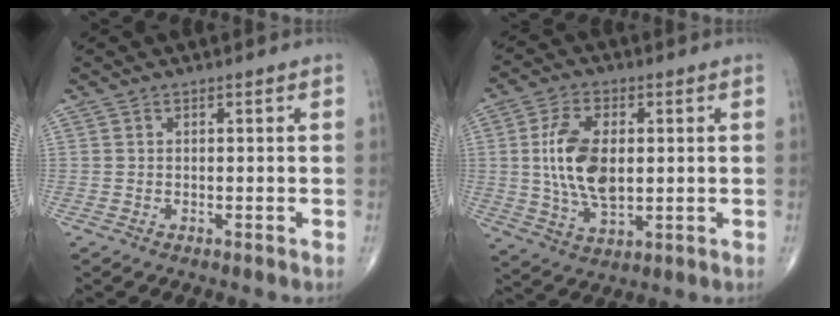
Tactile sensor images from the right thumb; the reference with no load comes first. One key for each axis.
{"total": 12.4, "fx": 1.1, "fy": 6.8, "fz": 10.4, "tx": -0.193, "ty": -0.005, "tz": 0.024}